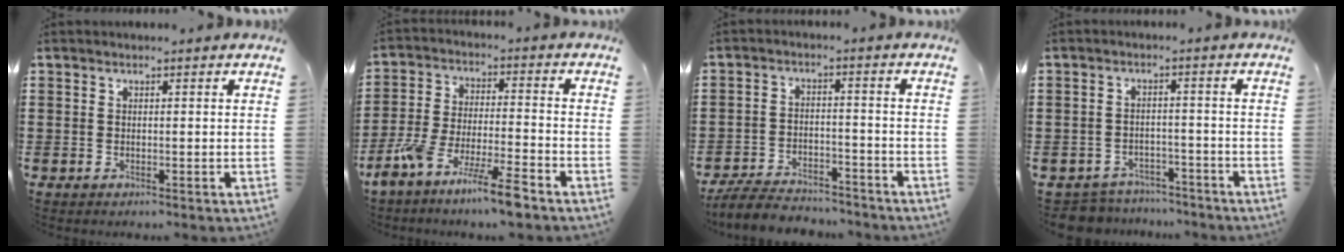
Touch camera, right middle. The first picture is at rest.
{"total": 9.0, "force": [-7.4, 0.1, 5.2], "torque": [-0.107, 0.000, -0.145]}
{"total": 5.6, "force": [-5.4, 0.9, 1.4], "torque": [-0.034, 0.004, -0.106]}
{"total": 4.2, "force": [-4.1, 0.7, -0.2], "torque": [-0.012, 0.000, -0.089]}